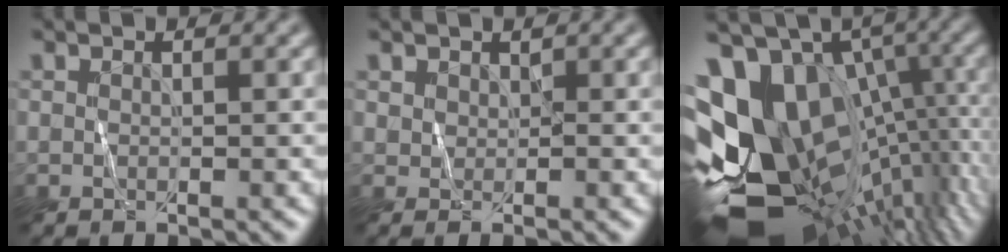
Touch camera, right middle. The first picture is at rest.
{"total": 1.1, "force": [0.5, 0.7, 0.6], "torque": [-0.010, -0.001, 0.011]}
{"total": 17.5, "force": [-1.4, 12.1, 12.6], "torque": [-0.197, -0.004, 0.011]}